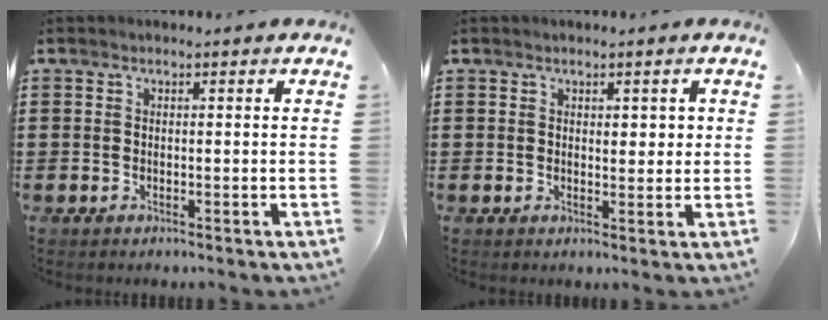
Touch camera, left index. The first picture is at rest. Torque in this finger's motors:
{"motor_torque": [0.54, 0.22, 0.04, 0.01]}